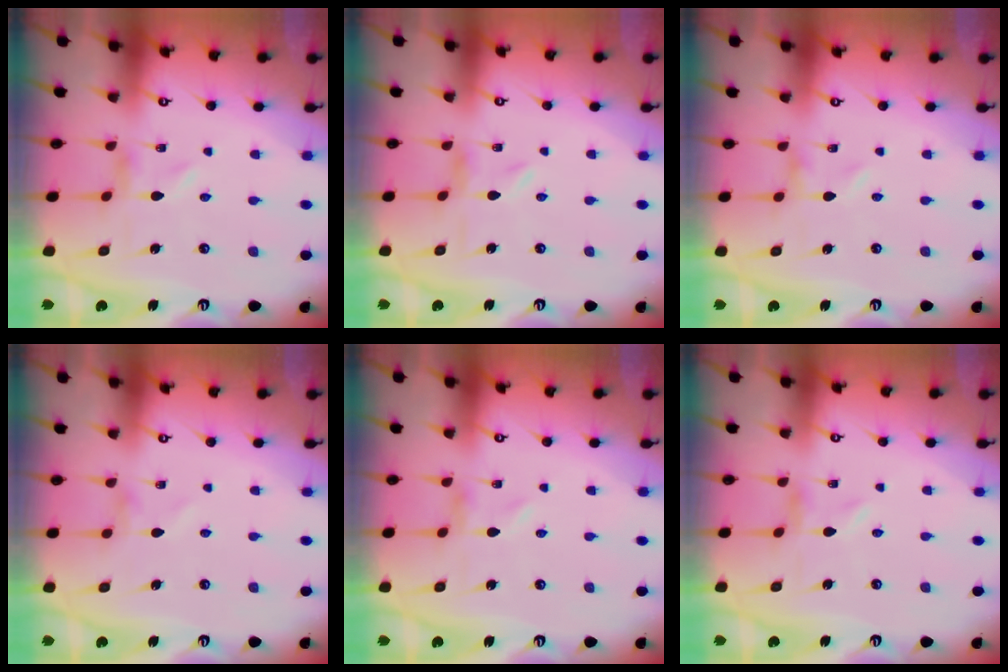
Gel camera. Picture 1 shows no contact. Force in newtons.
{"total": 0.8, "press": 0.8, "slide": 0.2}
{"total": 0.0}
{"total": 0.0}
{"total": 0.0}
{"total": 0.0}